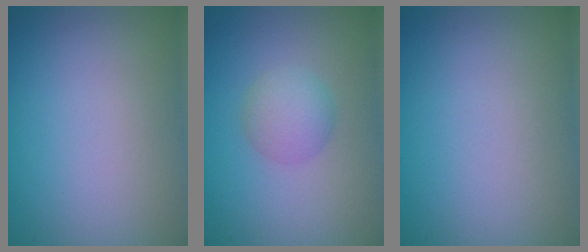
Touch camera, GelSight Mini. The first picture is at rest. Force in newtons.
{"total": 2.4, "press": 2.4, "slide": 0.1}
{"total": 0.0}